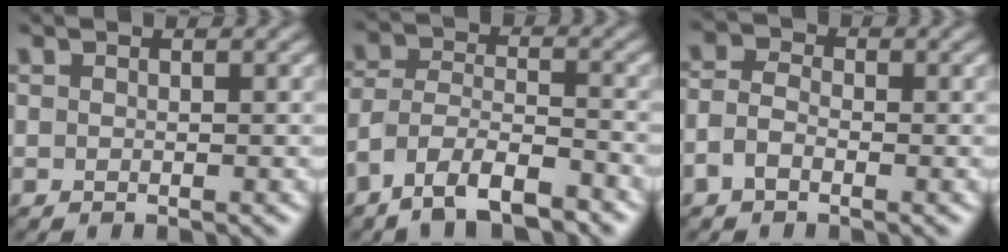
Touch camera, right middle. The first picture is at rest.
{"total": 7.1, "force": [-5.2, 2.8, 3.9], "torque": [-0.069, 0.004, -0.102]}
{"total": 2.6, "force": [-1.0, 1.8, 1.6], "torque": [-0.035, 0.001, -0.025]}